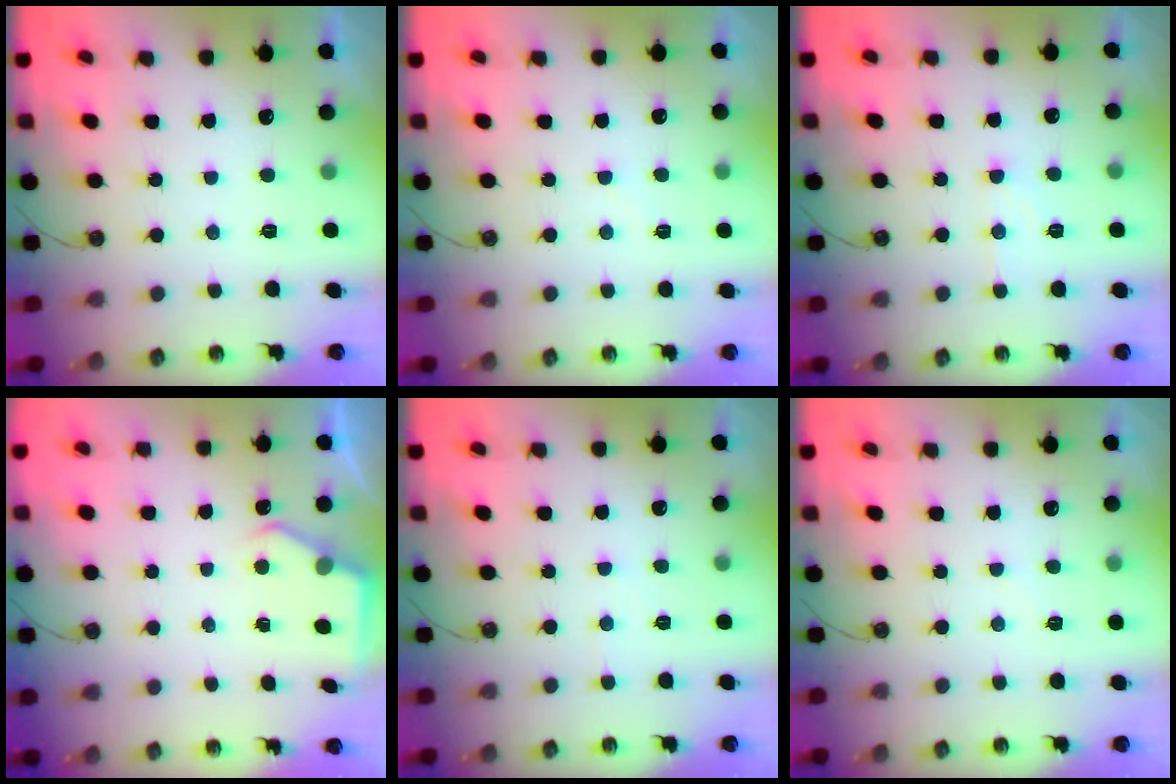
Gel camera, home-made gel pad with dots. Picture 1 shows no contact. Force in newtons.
{"total": 2.8, "press": 2.8, "slide": 0.4}
{"total": 6.9, "press": 6.9, "slide": 0.4}
{"total": 2.8, "press": 2.8, "slide": 0.4}
{"total": 3.3, "press": 3.3, "slide": 0.5}
{"total": 2.1, "press": 2.1, "slide": 0.3}